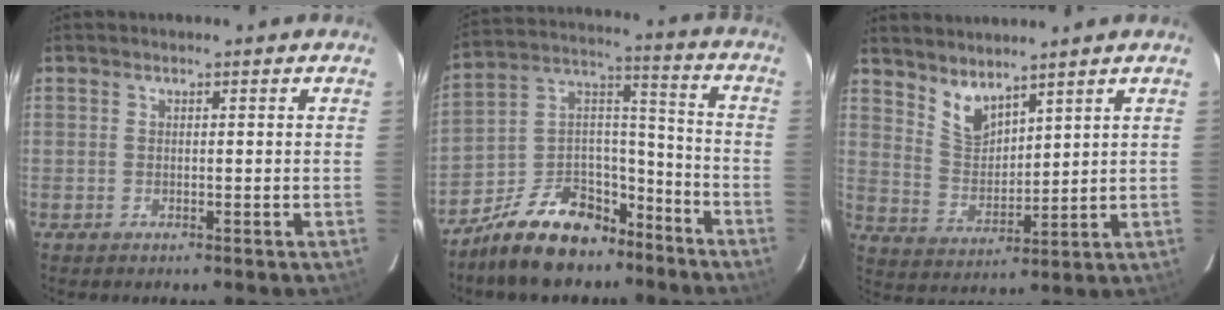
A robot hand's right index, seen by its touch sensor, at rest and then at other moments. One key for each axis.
{"total": 17.0, "fx": -11.9, "fy": 9.3, "fz": 7.7, "tx": -0.156, "ty": 0.065, "tz": -0.184}
{"total": 6.7, "fx": 5.5, "fy": 2.4, "fz": 3.0, "tx": -0.052, "ty": -0.003, "tz": 0.115}